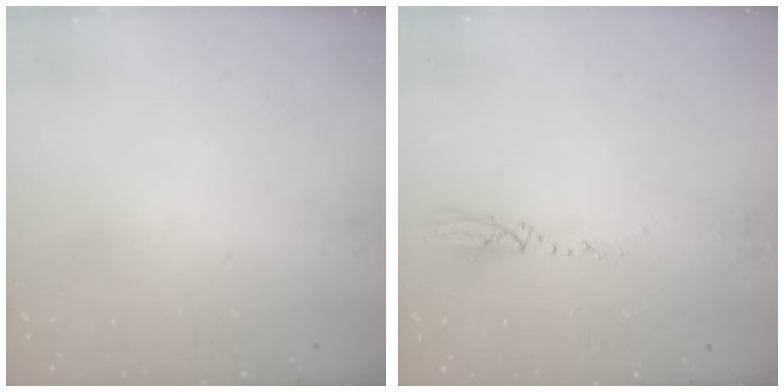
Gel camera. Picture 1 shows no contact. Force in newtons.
{"total": 3.3, "press": 3.1, "slide": 1.2}